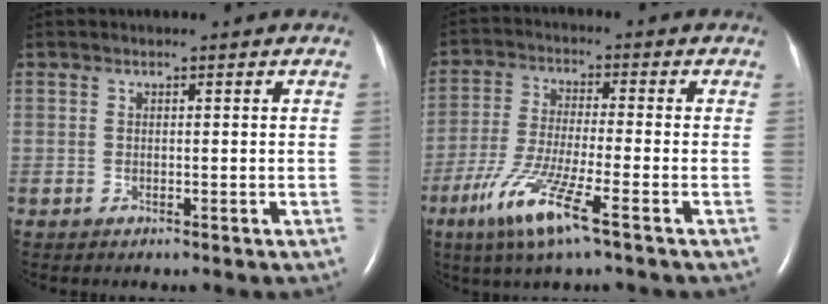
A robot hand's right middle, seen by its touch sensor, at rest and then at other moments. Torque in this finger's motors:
{"motor_torque": [1.38, -0.76, 0.79, 0.19]}